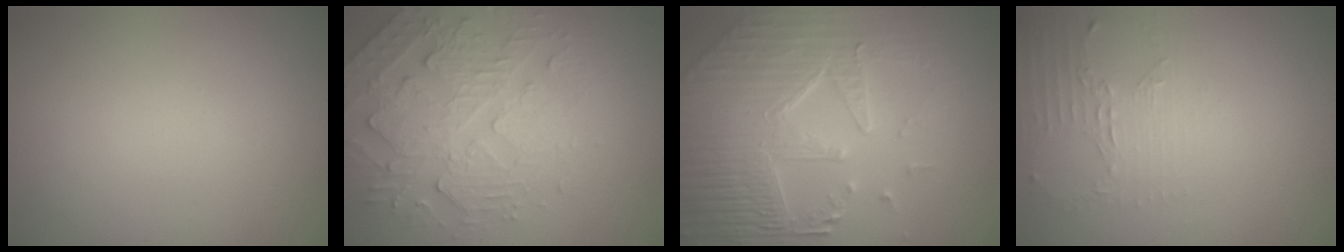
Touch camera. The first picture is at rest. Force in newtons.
{"total": 4.8, "press": 3.6, "slide": 3.1}
{"total": 8.6, "press": 5.9, "slide": 6.3}
{"total": 2.0, "press": 1.5, "slide": 1.4}